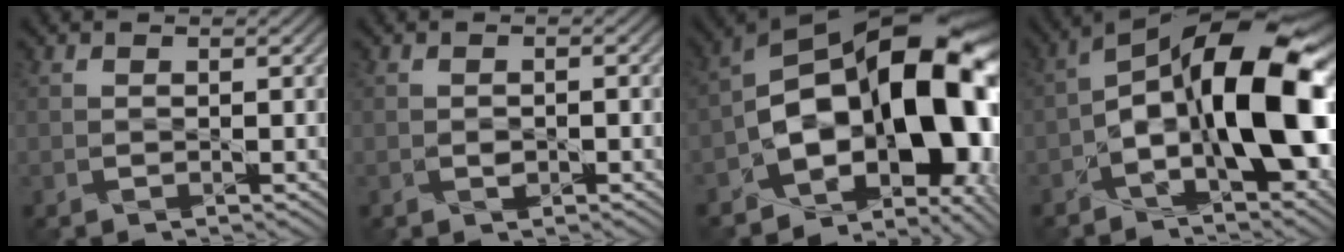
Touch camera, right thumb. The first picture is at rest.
{"total": 1.2, "force": [-0.6, 0.9, 0.6], "torque": [-0.009, -0.001, -0.003]}
{"total": 18.7, "force": [-2.6, 11.6, 14.5], "torque": [-0.214, -0.005, -0.032]}
{"total": 16.4, "force": [-1.9, 7.4, 14.5], "torque": [-0.221, 0.033, -0.042]}